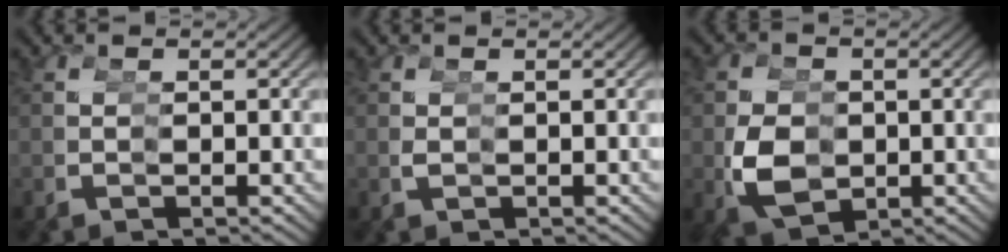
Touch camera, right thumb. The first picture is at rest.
{"total": 0.5, "force": [0.5, 0.2, 0.1], "torque": [0.004, 0.003, 0.007]}
{"total": 5.4, "force": [-0.5, 4.8, 2.4], "torque": [-0.073, -0.031, 0.014]}